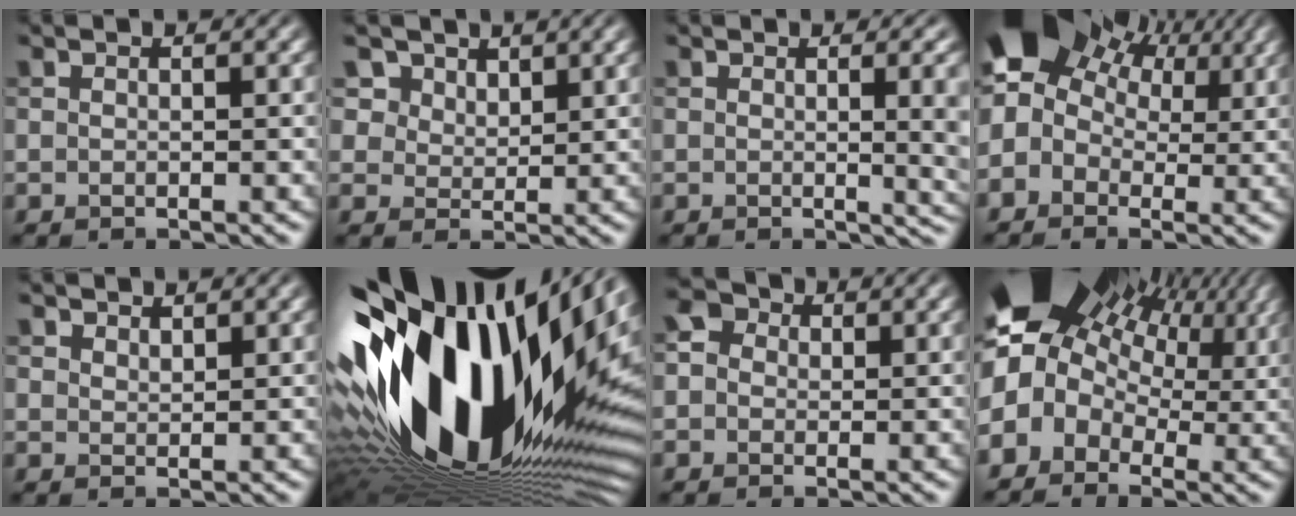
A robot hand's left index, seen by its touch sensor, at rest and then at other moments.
{"total": 6.3, "force": [4.5, 3.8, 2.2], "torque": [-0.070, -0.012, 0.087]}
{"total": 5.8, "force": [0.2, 2.2, 5.3], "torque": [-0.035, -0.002, 0.007]}
{"total": 11.2, "force": [3.9, 8.0, 6.8], "torque": [-0.137, 0.031, 0.055]}
{"total": 1.4, "force": [1.3, 0.4, 0.2], "torque": [-0.004, 0.001, 0.024]}
{"total": 20.8, "force": [2.0, 11.0, 17.5], "torque": [-0.318, -0.040, 0.032]}
{"total": 2.8, "force": [0.6, 2.5, 1.3], "torque": [-0.014, 0.009, -0.005]}
{"total": 16.5, "force": [5.4, 11.1, 10.9], "torque": [-0.215, 0.040, 0.084]}